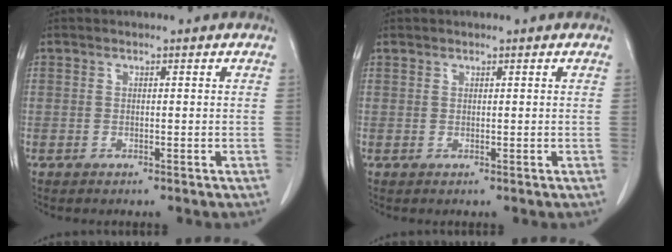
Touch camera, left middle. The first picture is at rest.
{"total": 0.5, "force": [0.5, 0.3, 0.0], "torque": [0.000, 0.003, 0.007]}